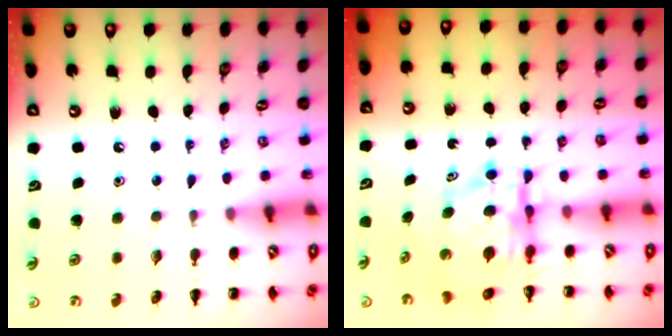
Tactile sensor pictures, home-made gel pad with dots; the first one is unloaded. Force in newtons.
{"total": 6.2, "press": 6.1, "slide": 1.4}